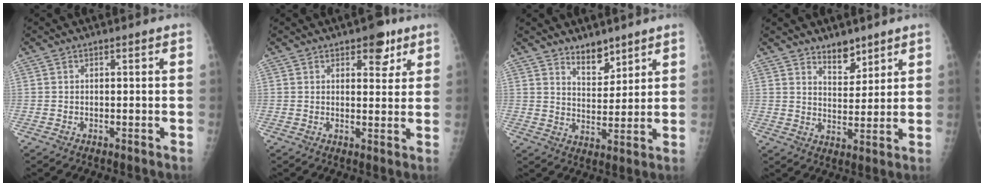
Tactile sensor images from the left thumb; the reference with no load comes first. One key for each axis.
{"total": 5.5, "fx": 3.3, "fy": 3.0, "fz": 3.3, "tx": -0.014, "ty": -0.013, "tz": 0.040}
{"total": 6.0, "fx": 4.7, "fy": 2.8, "fz": 2.5, "tx": -0.017, "ty": -0.040, "tz": 0.084}
{"total": 5.7, "fx": 4.4, "fy": 2.8, "fz": 2.4, "tx": -0.014, "ty": -0.036, "tz": 0.076}